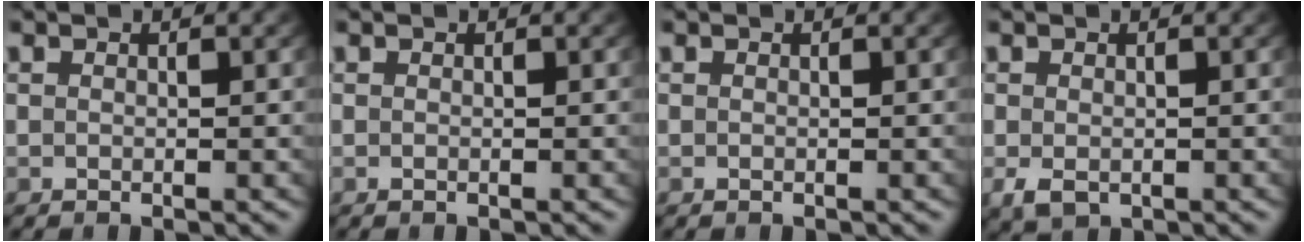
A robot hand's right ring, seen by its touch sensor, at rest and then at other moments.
{"total": 0.0}
{"total": 0.0}
{"total": 2.2, "force": [-0.9, 1.4, 1.4], "torque": [-0.040, -0.022, -0.001]}